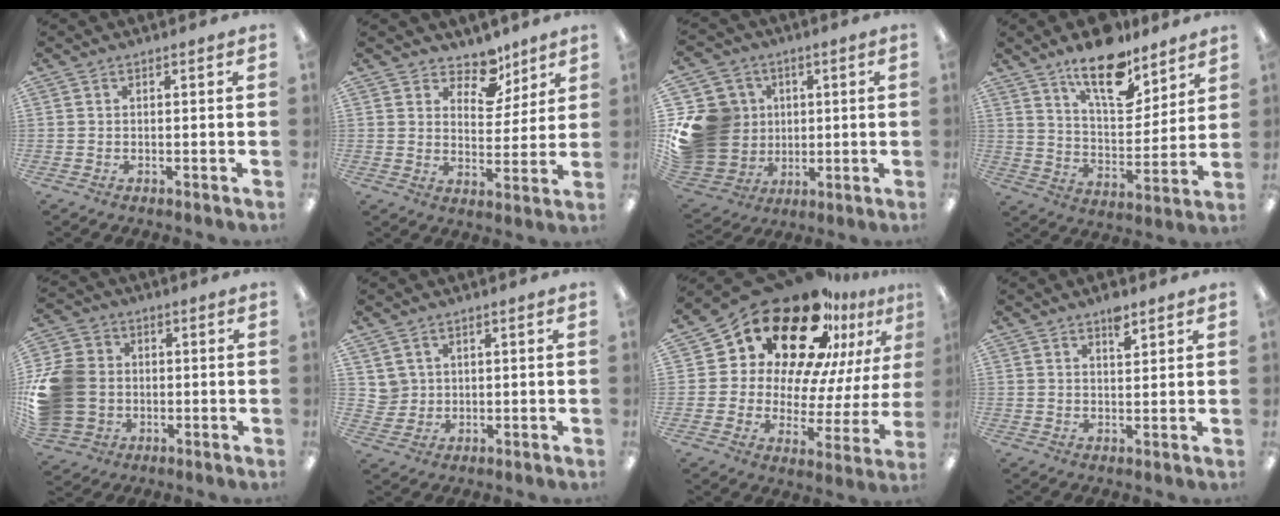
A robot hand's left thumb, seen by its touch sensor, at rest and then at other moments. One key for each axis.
{"total": 9.1, "fx": 6.7, "fy": 5.3, "fz": 3.0, "tx": -0.039, "ty": -0.045, "tz": 0.120}
{"total": 20.5, "fx": 1.7, "fy": 18.3, "fz": 9.0, "tx": -0.195, "ty": 0.004, "tz": 0.066}
{"total": 16.2, "fx": 12.0, "fy": 6.3, "fz": 8.7, "tx": -0.138, "ty": -0.070, "tz": 0.207}
{"total": 15.5, "fx": -0.5, "fy": 13.2, "fz": 8.1, "tx": -0.177, "ty": 0.020, "tz": -0.002}
{"total": 3.9, "fx": 2.1, "fy": 3.2, "fz": -0.3, "tx": -0.003, "ty": -0.003, "tz": 0.040}
{"total": 25.3, "fx": 18.2, "fy": 12.6, "fz": 12.3, "tx": -0.207, "ty": -0.134, "tz": 0.319}
{"total": 4.1, "fx": 3.0, "fy": 1.6, "fz": 2.2, "tx": -0.018, "ty": -0.020, "tz": 0.047}